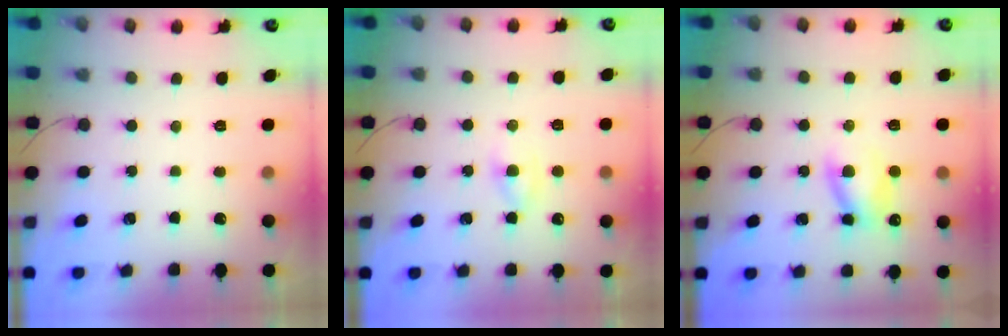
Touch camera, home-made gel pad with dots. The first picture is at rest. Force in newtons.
{"total": 2.5, "press": 2.4, "slide": 0.9}
{"total": 8.3, "press": 8.1, "slide": 1.5}